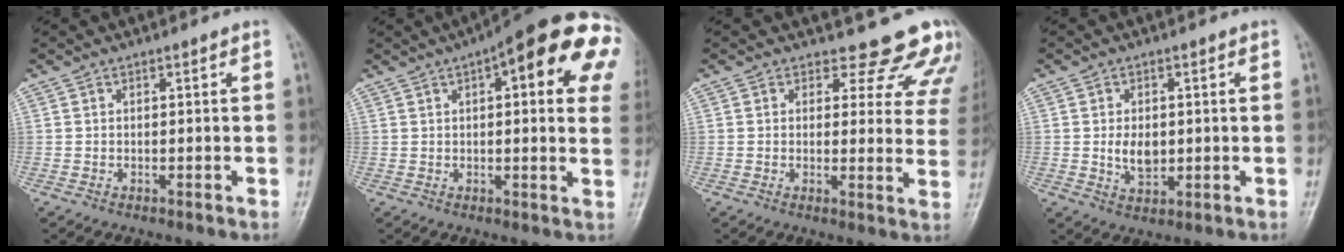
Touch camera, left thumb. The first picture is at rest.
{"total": 21.8, "force": [7.4, 6.8, 19.4], "torque": [-0.226, 0.017, 0.086]}
{"total": 12.3, "force": [11.2, 4.8, 1.7], "torque": [0.031, -0.085, 0.096]}
{"total": 4.8, "force": [0.1, 3.2, 3.5], "torque": [-0.049, -0.005, 0.008]}